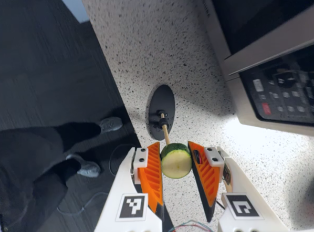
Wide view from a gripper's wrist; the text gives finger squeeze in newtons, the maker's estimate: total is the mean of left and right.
{"total": 9.4, "left": 9.6, "right": 9.2}